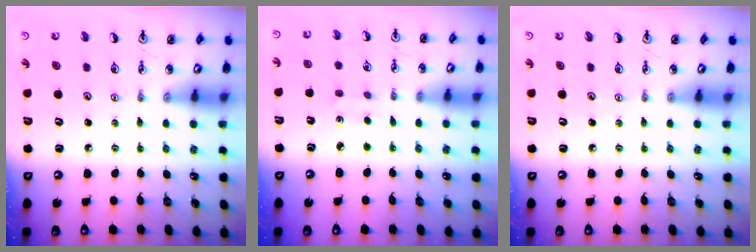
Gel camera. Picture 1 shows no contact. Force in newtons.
{"total": 2.8, "press": 2.8, "slide": 0.4}
{"total": 0.0}